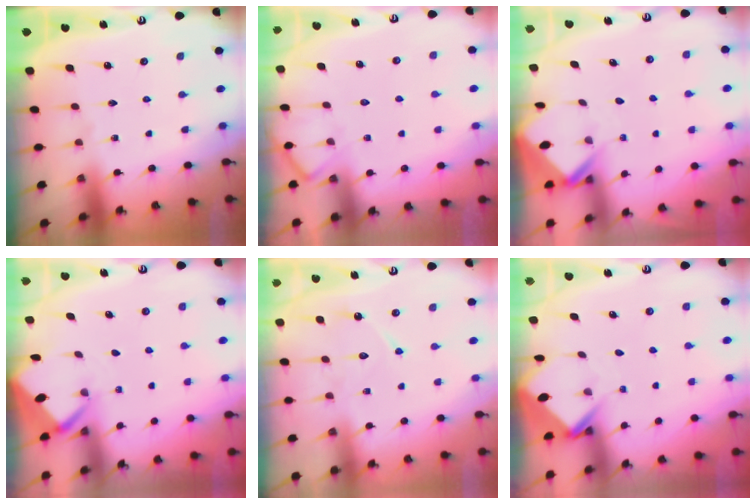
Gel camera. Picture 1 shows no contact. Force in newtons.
{"total": 6.2, "press": 6.2, "slide": 0.6}
{"total": 3.0, "press": 3.0, "slide": 0.2}
{"total": 2.2, "press": 2.2, "slide": 0.1}
{"total": 8.5, "press": 8.4, "slide": 0.7}
{"total": 3.9, "press": 3.9, "slide": 0.1}